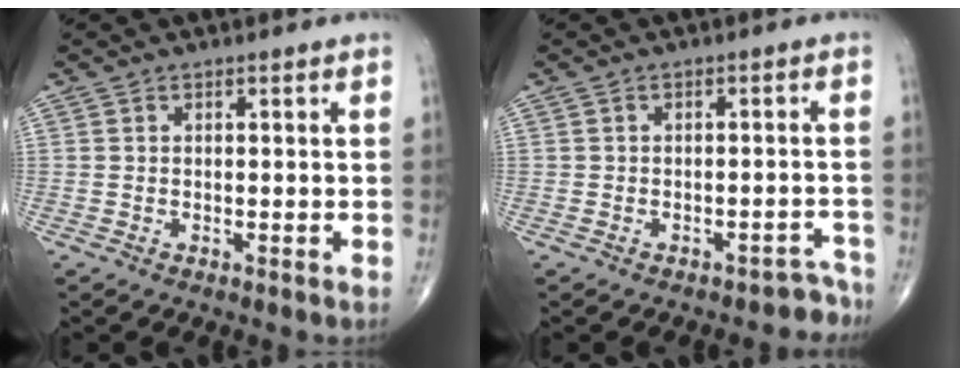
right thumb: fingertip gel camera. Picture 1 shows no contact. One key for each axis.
{"total": 3.7, "fx": -3.1, "fy": 2.0, "fz": 0.0, "tx": 0.022, "ty": 0.043, "tz": -0.038}